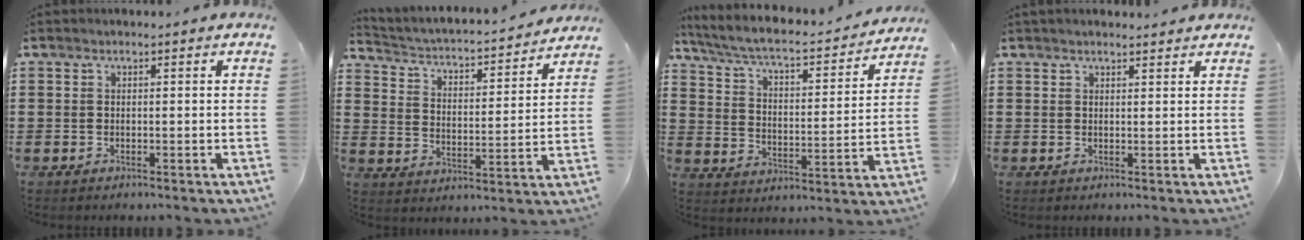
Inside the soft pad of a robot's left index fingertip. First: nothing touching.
{"total": 2.3, "force": [2.2, 0.4, 0.6], "torque": [-0.029, -0.027, 0.025]}
{"total": 5.1, "force": [4.5, 0.4, 2.4], "torque": [-0.070, -0.038, 0.068]}
{"total": 1.4, "force": [1.3, 0.5, 0.2], "torque": [-0.007, 0.002, 0.026]}